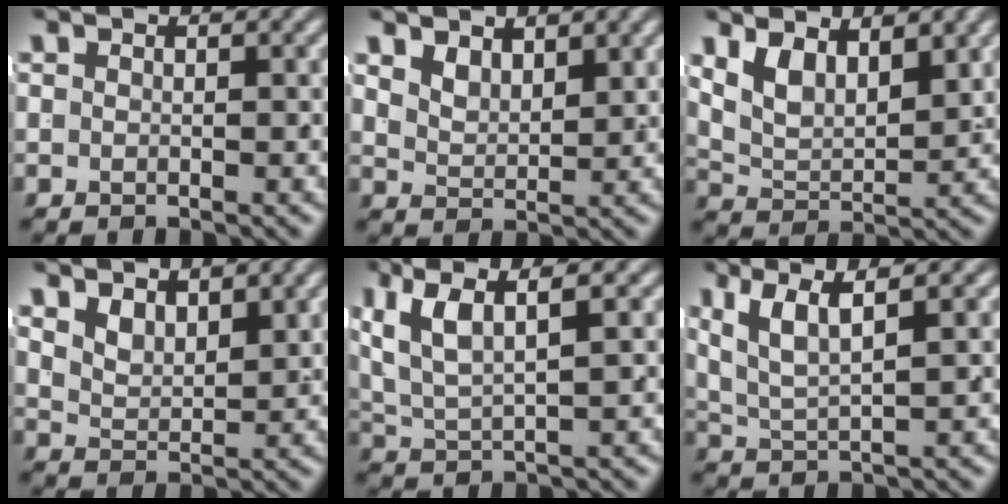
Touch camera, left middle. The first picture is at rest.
{"total": 2.8, "force": [2.1, 1.3, 1.4], "torque": [-0.027, -0.012, 0.042]}
{"total": 5.3, "force": [2.0, 3.6, 3.2], "torque": [-0.068, -0.015, 0.035]}
{"total": 3.1, "force": [2.2, 1.6, 1.5], "torque": [-0.031, -0.013, 0.040]}
{"total": 5.8, "force": [2.0, 3.3, 4.4], "torque": [-0.091, -0.003, 0.041]}
{"total": 5.1, "force": [2.0, 2.7, 3.8], "torque": [-0.081, -0.007, 0.041]}